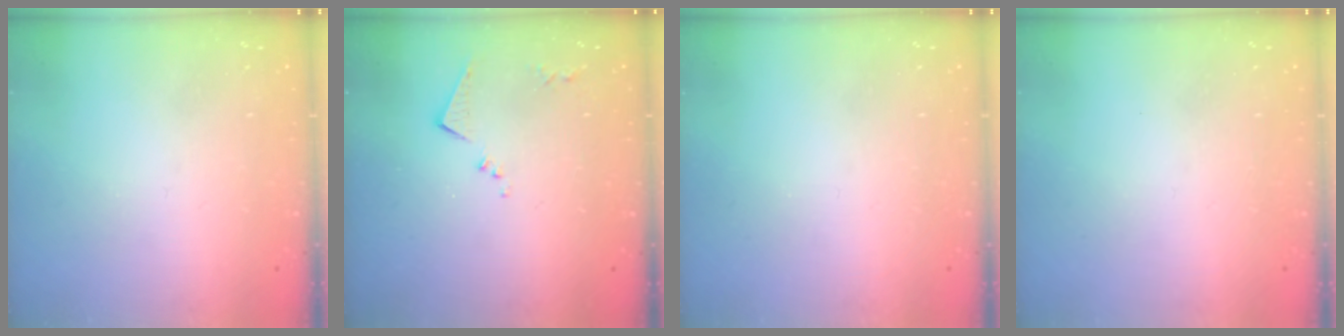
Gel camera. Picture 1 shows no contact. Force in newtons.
{"total": 6.4, "press": 6.4, "slide": 0.3}
{"total": 0.0}
{"total": 0.0}